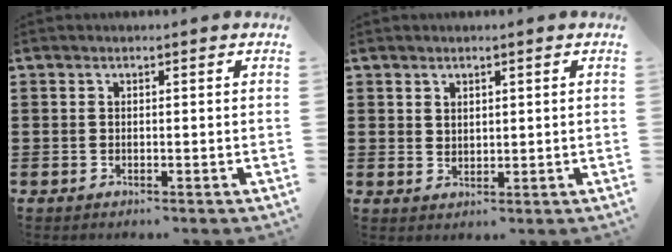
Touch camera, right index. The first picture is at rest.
{"total": 1.7, "force": [1.6, 0.6, 0.2], "torque": [-0.004, 0.002, 0.031]}